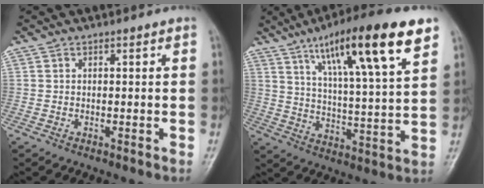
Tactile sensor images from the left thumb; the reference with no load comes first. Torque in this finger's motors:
{"motor_torque": [1.15, 1.15, 1.94, -0.83, 0.41]}